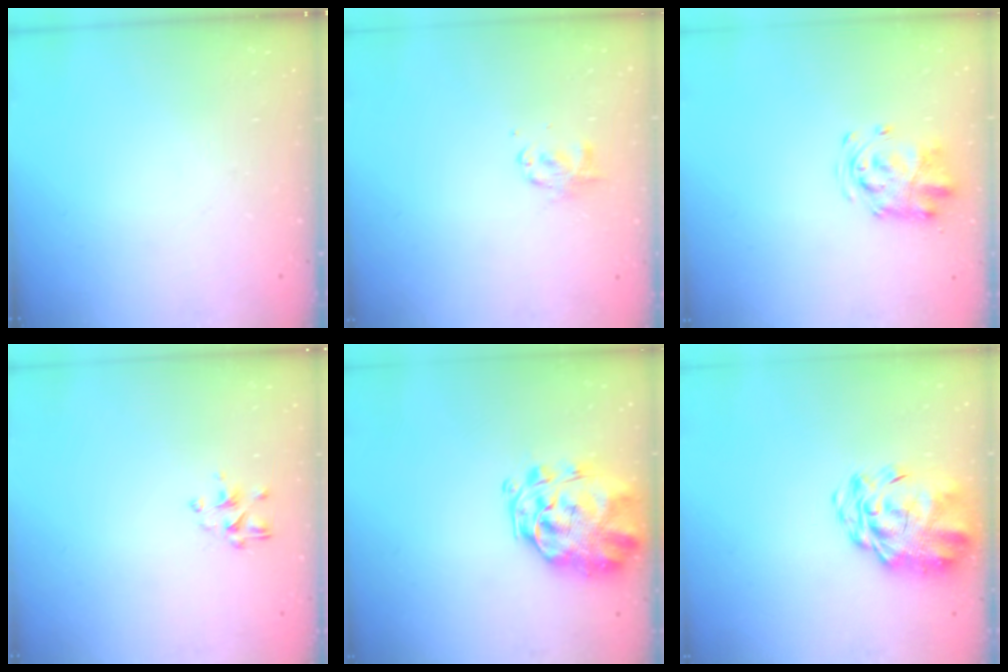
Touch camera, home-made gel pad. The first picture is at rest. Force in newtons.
{"total": 2.8, "press": 2.7, "slide": 0.4}
{"total": 4.0, "press": 3.9, "slide": 0.6}
{"total": 2.4, "press": 2.2, "slide": 1.0}
{"total": 3.9, "press": 3.7, "slide": 1.2}
{"total": 5.9, "press": 5.6, "slide": 2.1}